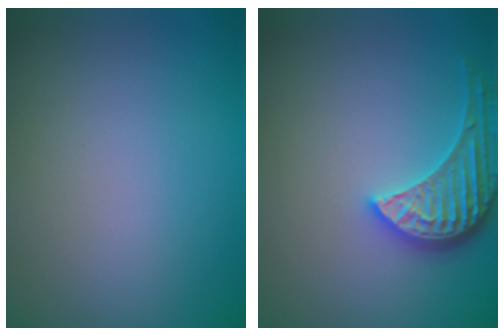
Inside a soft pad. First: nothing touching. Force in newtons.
{"total": 3.8, "press": 3.6, "slide": 1.4}